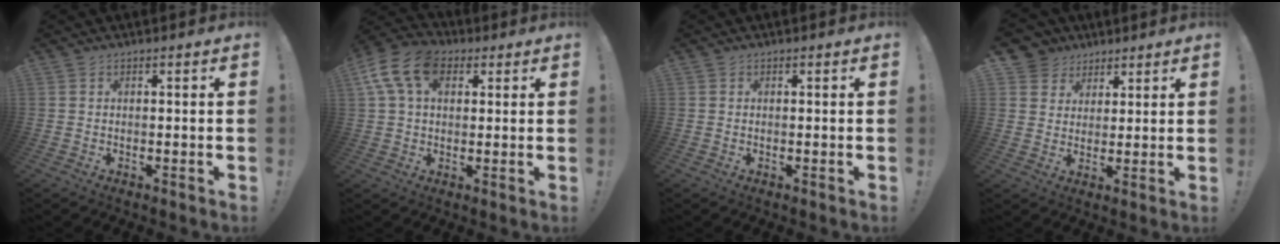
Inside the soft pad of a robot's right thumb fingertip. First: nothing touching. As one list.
[{"total": 13.8, "force": [5.1, 9.2, 8.9], "torque": [-0.163, -0.008, 0.097]}, {"total": 0.0}, {"total": 6.7, "force": [3.4, 5.8, 0.7], "torque": [-0.014, -0.021, 0.070]}]